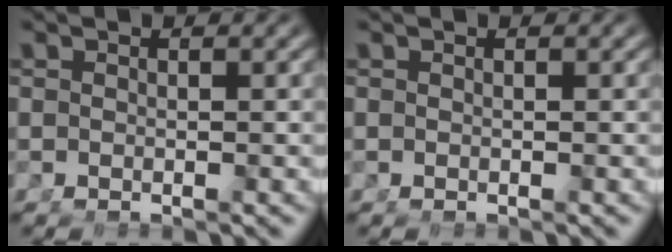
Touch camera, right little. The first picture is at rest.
{"total": 0.0}